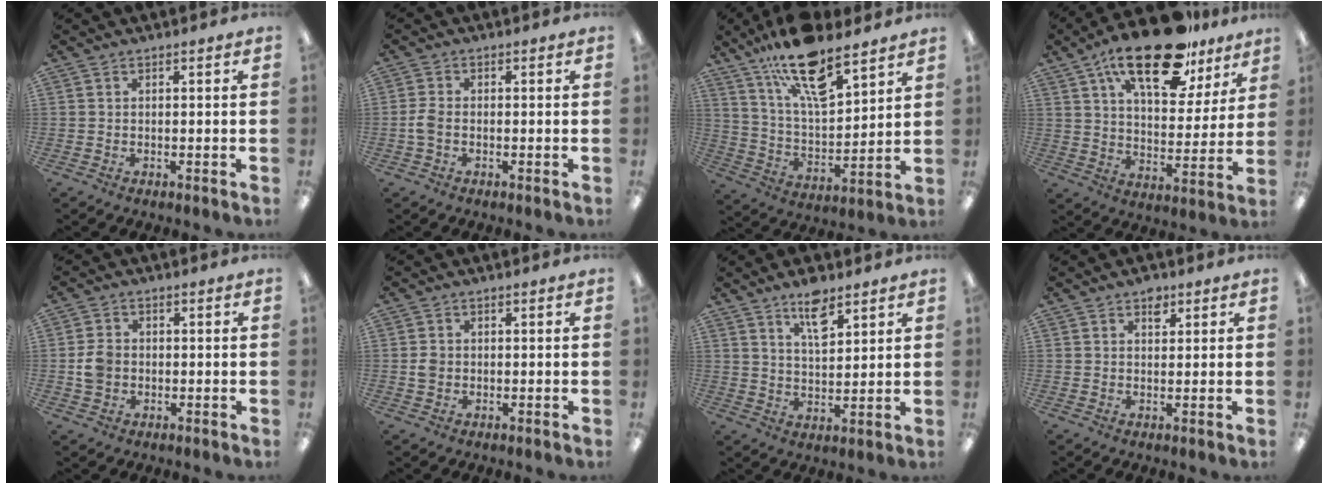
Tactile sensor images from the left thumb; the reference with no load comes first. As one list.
[{"total": 3.0, "force": [-0.6, 1.9, 2.3], "torque": [-0.054, 0.002, -0.015]}, {"total": 18.7, "force": [13.2, 7.0, 11.2], "torque": [-0.190, -0.073, 0.227]}, {"total": 21.9, "force": [14.6, 9.2, 13.5], "torque": [-0.217, -0.071, 0.245]}, {"total": 4.8, "force": [-0.4, 4.1, 2.5], "torque": [-0.037, 0.007, -0.006]}, {"total": 2.4, "force": [0.0, 2.1, 1.0], "torque": [-0.012, 0.002, -0.004]}, {"total": 8.6, "force": [5.9, 3.7, 5.1], "torque": [-0.075, -0.027, 0.100]}, {"total": 3.3, "force": [2.0, 2.0, 1.7], "torque": [-0.004, -0.008, 0.028]}]